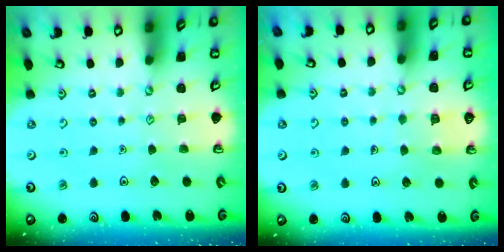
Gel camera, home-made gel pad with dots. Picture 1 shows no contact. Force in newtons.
{"total": 4.8, "press": 4.8, "slide": 0.4}